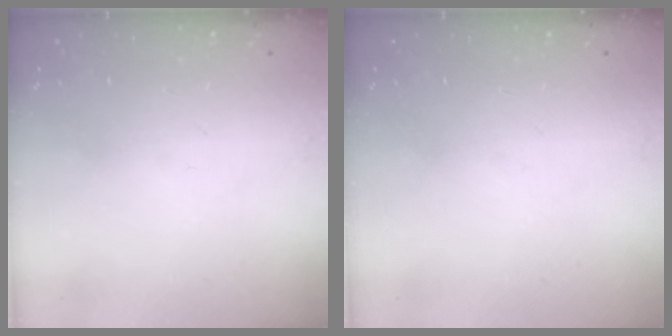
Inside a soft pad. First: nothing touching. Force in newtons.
{"total": 0.0}